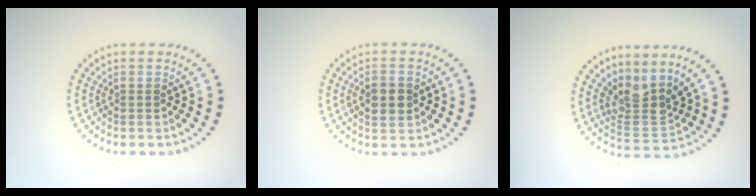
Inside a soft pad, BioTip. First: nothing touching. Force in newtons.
{"total": 2.8, "press": 2.8, "slide": 0.1}
{"total": 3.5, "press": 2.7, "slide": 2.2}